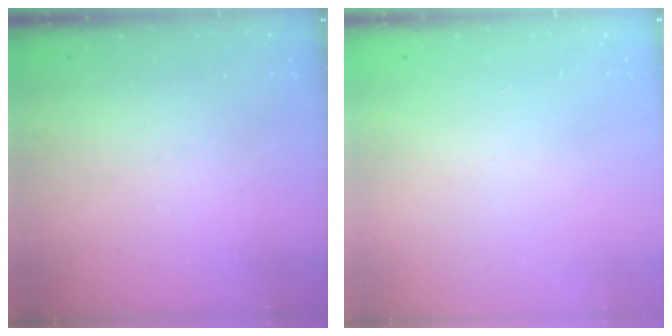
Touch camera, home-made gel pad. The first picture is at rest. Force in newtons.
{"total": 0.0}